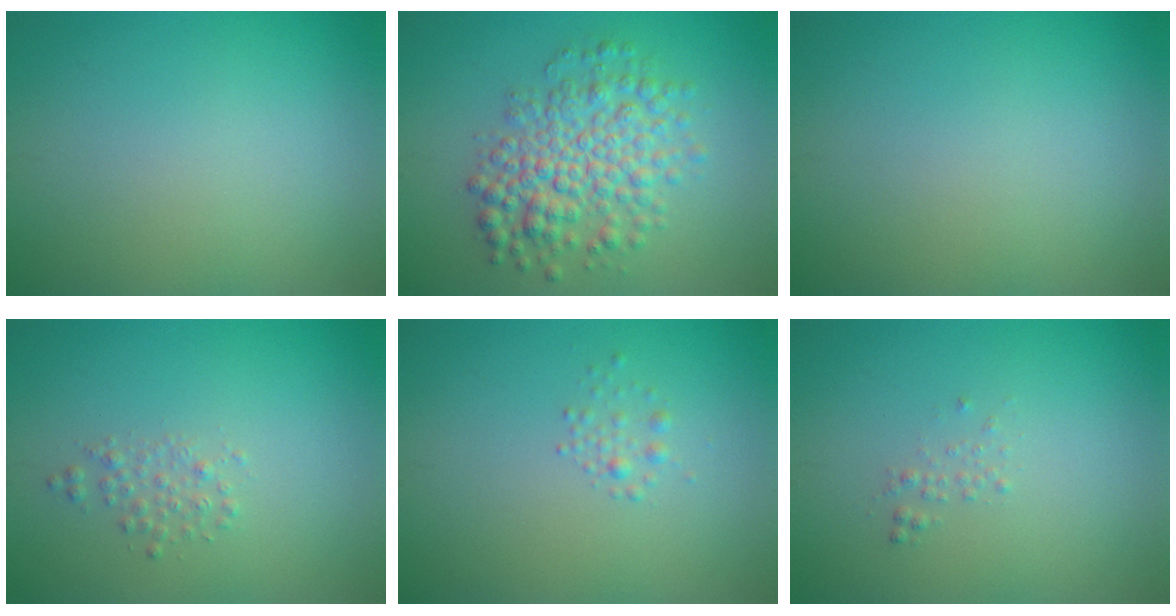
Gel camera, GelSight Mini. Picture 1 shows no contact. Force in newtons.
{"total": 6.2, "press": 6.2, "slide": 0.1}
{"total": 0.0}
{"total": 1.4, "press": 1.4, "slide": 0.0}
{"total": 1.0, "press": 1.0, "slide": 0.0}
{"total": 0.7, "press": 0.7, "slide": 0.1}